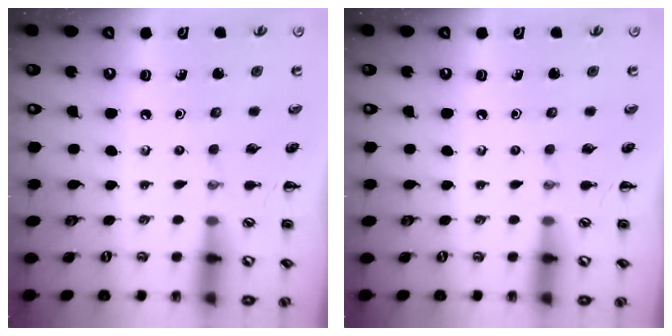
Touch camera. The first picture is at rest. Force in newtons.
{"total": 0.0}